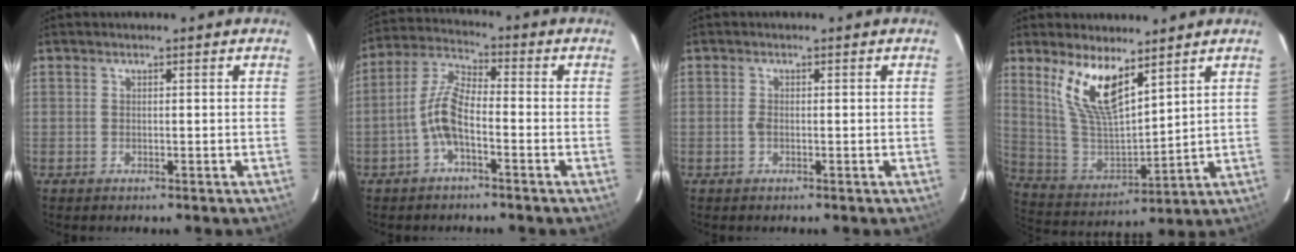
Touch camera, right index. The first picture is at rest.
{"total": 7.4, "force": [-2.9, 2.5, 6.3], "torque": [-0.140, 0.016, -0.059]}
{"total": 0.8, "force": [-0.3, 0.4, 0.7], "torque": [-0.014, 0.003, -0.006]}
{"total": 13.0, "force": [8.0, 4.5, 9.2], "torque": [-0.182, -0.003, 0.172]}